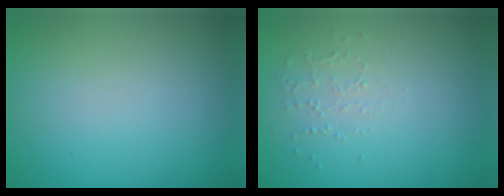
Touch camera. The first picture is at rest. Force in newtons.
{"total": 0.8, "press": 0.5, "slide": 0.6}